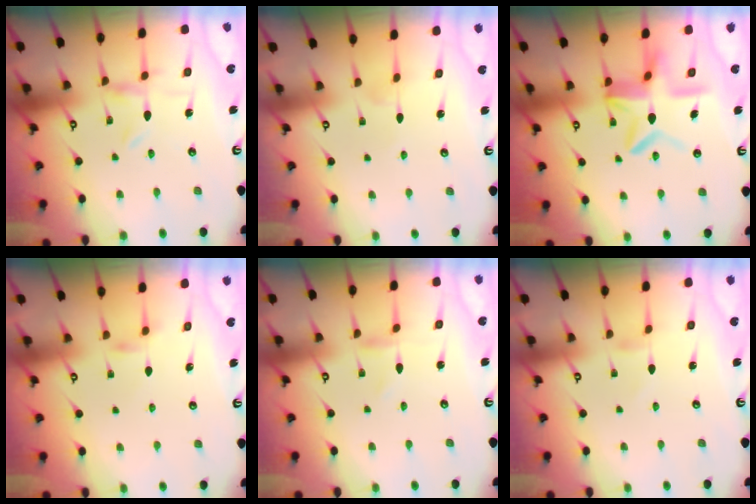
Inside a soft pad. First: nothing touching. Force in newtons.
{"total": 0.8, "press": 0.8, "slide": 0.2}
{"total": 10.8, "press": 10.8, "slide": 1.1}
{"total": 3.2, "press": 3.2, "slide": 0.6}
{"total": 0.8, "press": 0.8, "slide": 0.1}
{"total": 1.0, "press": 1.0, "slide": 0.1}